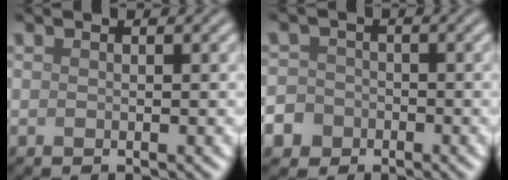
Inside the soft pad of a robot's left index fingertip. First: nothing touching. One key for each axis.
{"total": 5.4, "fx": -3.0, "fy": 4.4, "fz": 1.0, "tx": -0.014, "ty": -0.011, "tz": -0.068}